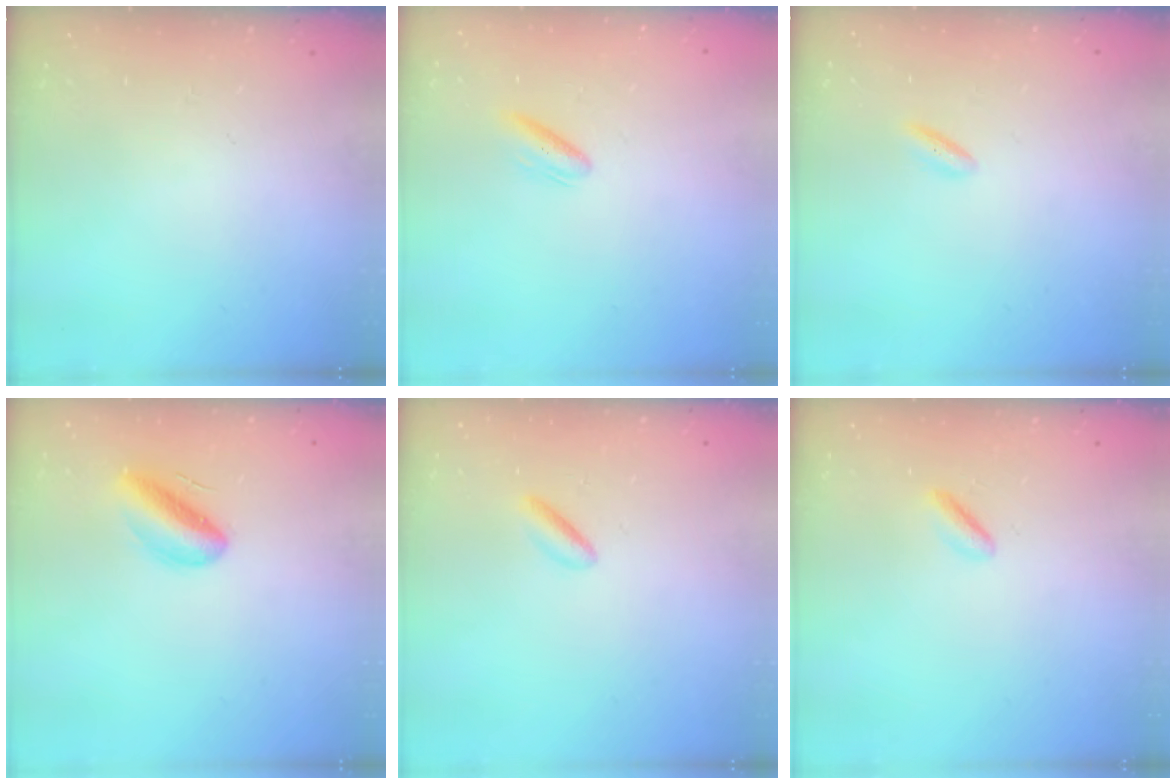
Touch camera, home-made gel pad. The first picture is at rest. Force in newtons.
{"total": 4.4, "press": 4.1, "slide": 1.5}
{"total": 2.0, "press": 1.9, "slide": 0.6}
{"total": 8.1, "press": 7.8, "slide": 2.4}
{"total": 2.5, "press": 2.3, "slide": 0.9}
{"total": 1.8, "press": 1.7, "slide": 0.7}